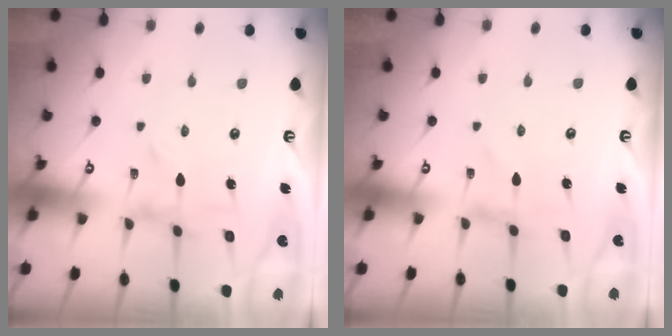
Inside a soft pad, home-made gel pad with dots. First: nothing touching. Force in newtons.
{"total": 0.0}